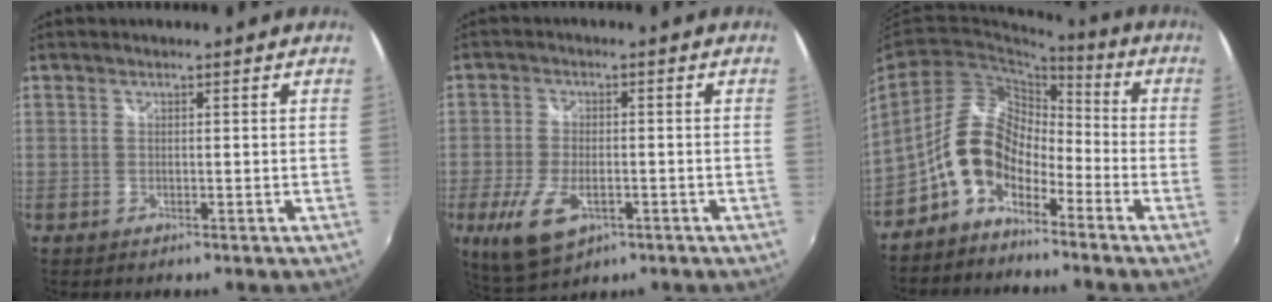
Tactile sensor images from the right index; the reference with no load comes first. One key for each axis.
{"total": 10.1, "fx": -4.0, "fy": 5.1, "fz": 7.7, "tx": -0.173, "ty": -0.021, "tz": -0.066}
{"total": 9.6, "fx": -6.0, "fy": 5.6, "fz": 5.1, "tx": -0.097, "ty": 0.027, "tz": -0.118}